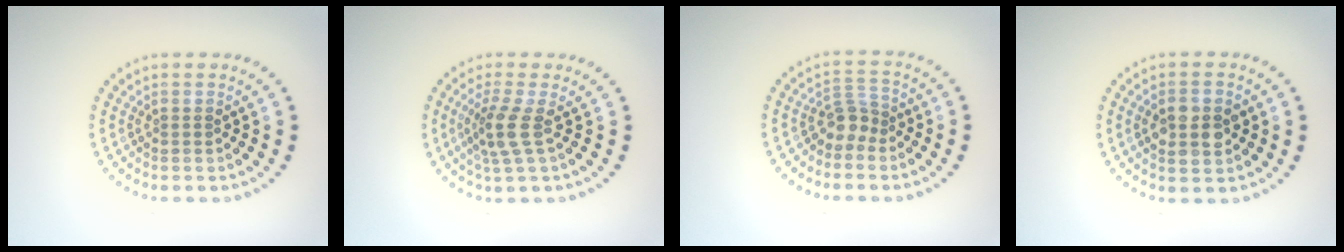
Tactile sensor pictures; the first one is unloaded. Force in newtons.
{"total": 2.7, "press": 2.1, "slide": 1.7}
{"total": 2.3, "press": 1.7, "slide": 1.6}
{"total": 4.0, "press": 4.0, "slide": 0.0}